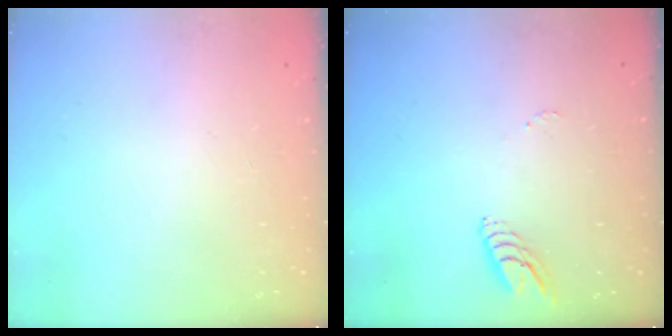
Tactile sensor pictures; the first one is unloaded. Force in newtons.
{"total": 5.9, "press": 5.8, "slide": 0.7}